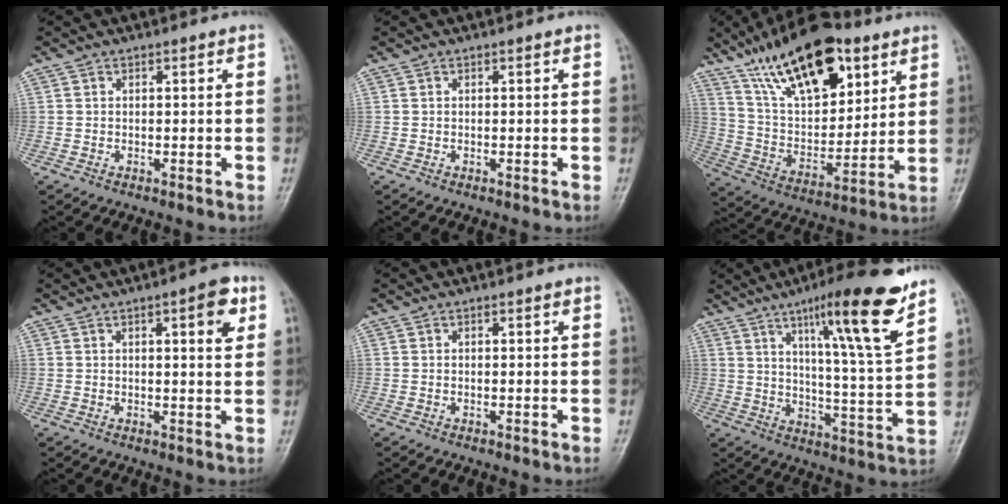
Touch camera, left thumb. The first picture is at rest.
{"total": 0.0}
{"total": 22.9, "force": [13.2, 10.6, 15.5], "torque": [-0.220, -0.045, 0.238]}
{"total": 5.4, "force": [2.3, 1.6, 4.7], "torque": [-0.052, -0.006, 0.026]}
{"total": 0.0}
{"total": 17.8, "force": [10.9, 1.5, 14.0], "torque": [-0.197, -0.060, 0.168]}